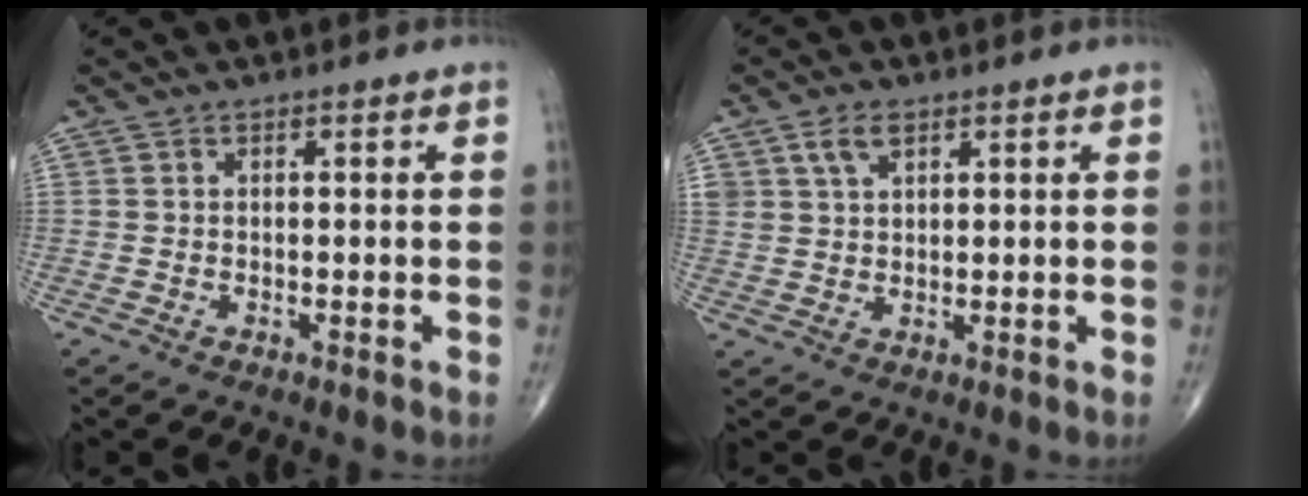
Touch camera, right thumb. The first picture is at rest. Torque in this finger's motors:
{"motor_torque": [0.09, 0.03, 0.45, 0.39, 0.19]}